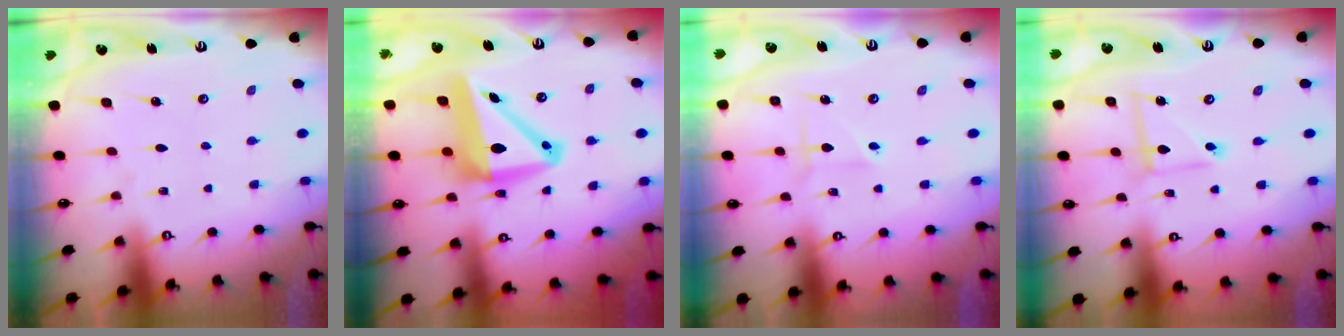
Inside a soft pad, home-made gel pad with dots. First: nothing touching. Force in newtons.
{"total": 12.2, "press": 11.9, "slide": 2.7}
{"total": 1.8, "press": 1.7, "slide": 0.7}
{"total": 4.9, "press": 4.9, "slide": 0.4}